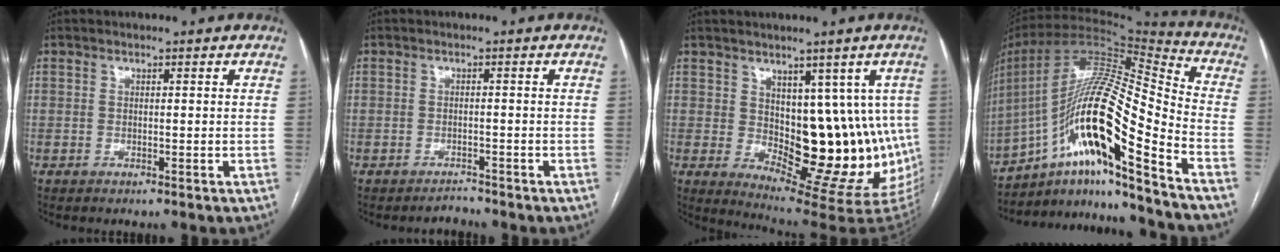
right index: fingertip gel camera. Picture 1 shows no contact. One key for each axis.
{"total": 1.5, "fx": -1.5, "fy": 0.1, "fz": -0.3, "tx": 0.012, "ty": -0.004, "tz": -0.021}
{"total": 14.4, "fx": 0.9, "fy": 7.6, "fz": 12.2, "tx": -0.145, "ty": 0.000, "tz": 0.031}
{"total": 22.0, "fx": -11.4, "fy": 1.7, "fz": 18.8, "tx": -0.354, "ty": 0.006, "tz": -0.201}